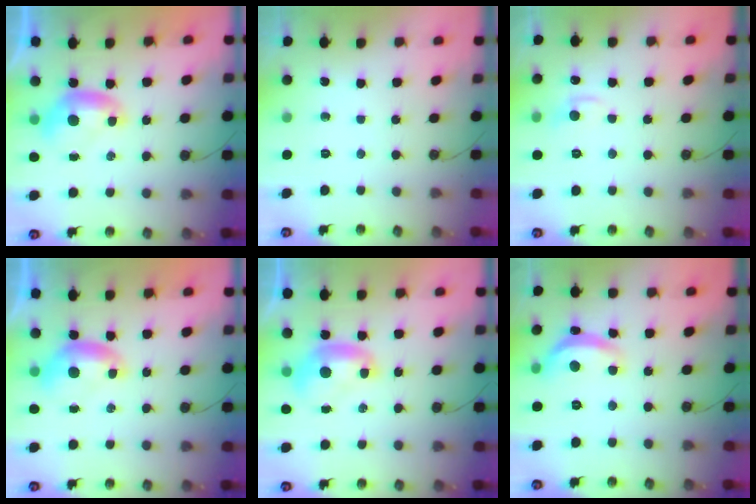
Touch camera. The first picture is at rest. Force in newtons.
{"total": 0.0}
{"total": 1.6, "press": 1.3, "slide": 0.8}
{"total": 0.0}
{"total": 1.6, "press": 1.6, "slide": 0.3}
{"total": 6.7, "press": 6.7, "slide": 0.7}